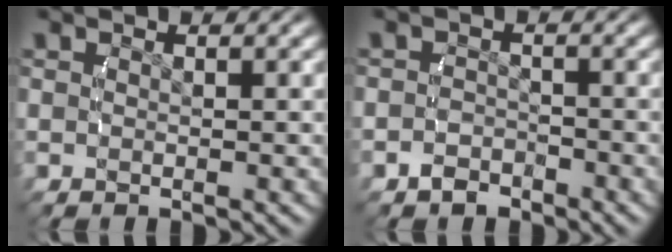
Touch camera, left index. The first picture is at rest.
{"total": 1.9, "force": [-1.6, 0.9, 0.0], "torque": [0.002, -0.005, -0.027]}